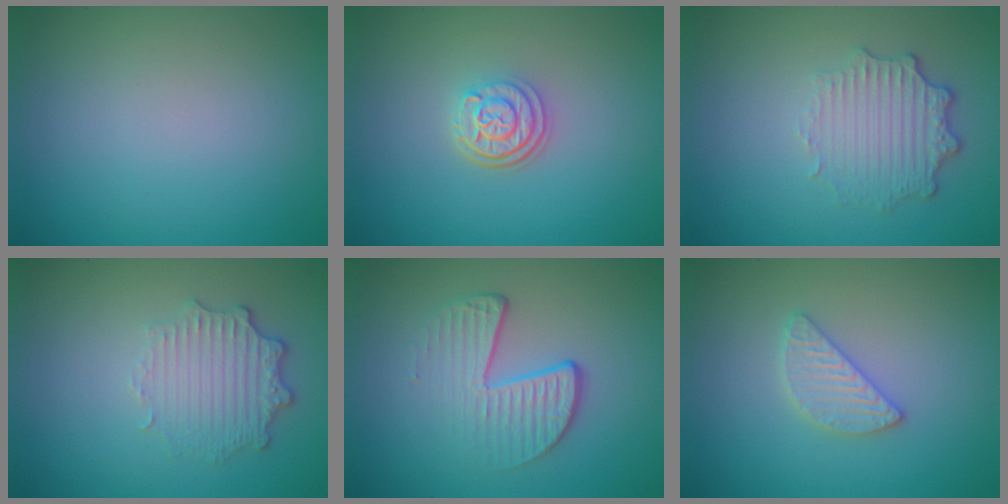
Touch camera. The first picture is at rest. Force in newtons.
{"total": 3.1, "press": 2.4, "slide": 1.9}
{"total": 3.3, "press": 2.7, "slide": 2.0}
{"total": 3.4, "press": 2.7, "slide": 2.1}
{"total": 4.3, "press": 2.7, "slide": 3.3}
{"total": 2.4, "press": 2.3, "slide": 0.3}